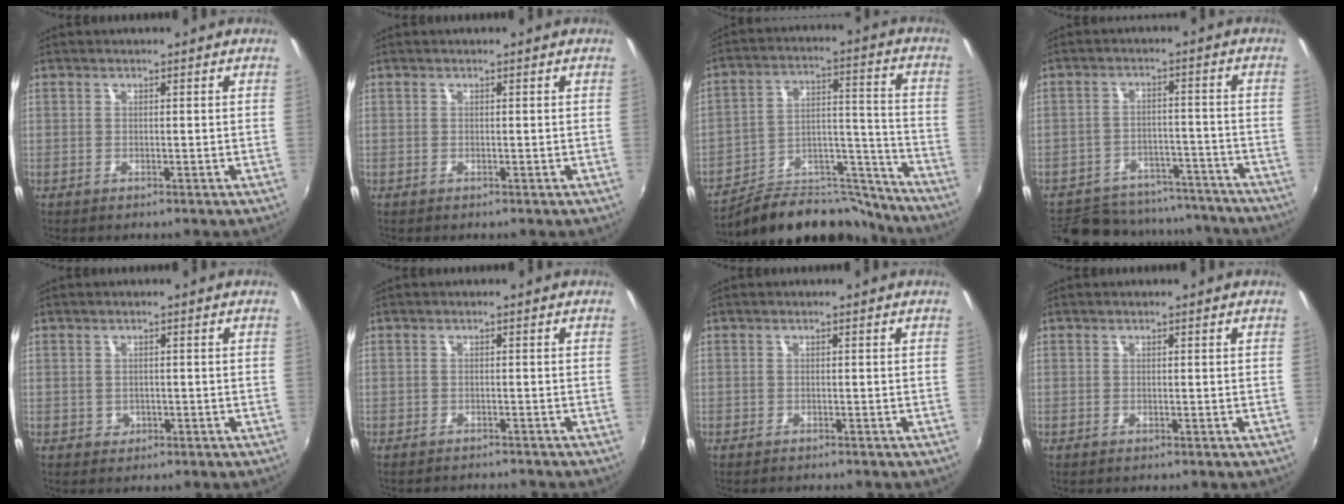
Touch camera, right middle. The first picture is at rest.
{"total": 0.0}
{"total": 16.4, "force": [-14.3, 6.6, 4.7], "torque": [-0.065, 0.059, -0.207]}
{"total": 21.6, "force": [-18.5, 8.7, 7.1], "torque": [-0.157, 0.028, -0.232]}
{"total": 1.4, "force": [-0.3, 1.4, 0.2], "torque": [-0.002, -0.001, -0.002]}
{"total": 3.9, "force": [-3.7, 0.7, 1.0], "torque": [-0.030, -0.011, -0.054]}
{"total": 1.1, "force": [-1.0, 0.2, 0.2], "torque": [-0.007, -0.007, -0.018]}
{"total": 0.0}